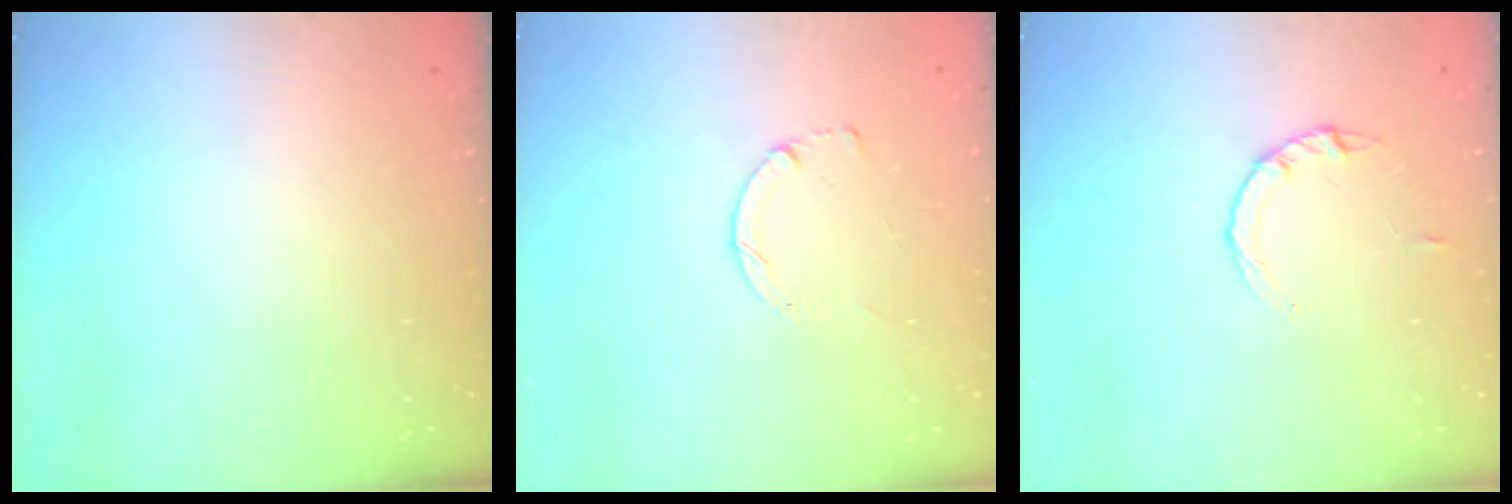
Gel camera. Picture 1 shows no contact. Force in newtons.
{"total": 0.0}
{"total": 2.8, "press": 2.8, "slide": 0.4}